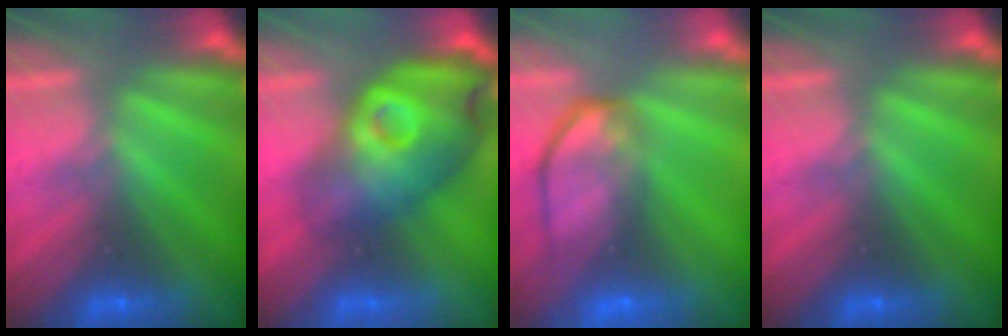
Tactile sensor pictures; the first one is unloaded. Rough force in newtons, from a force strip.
{"total": 3.9}
{"total": 5.8}
{"total": 0.0}